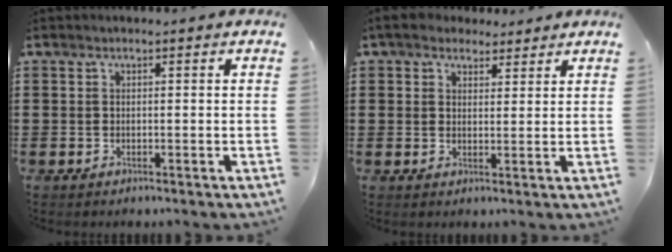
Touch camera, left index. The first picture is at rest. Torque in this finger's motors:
{"motor_torque": [2.14, 0.00, 0.51, 0.21]}